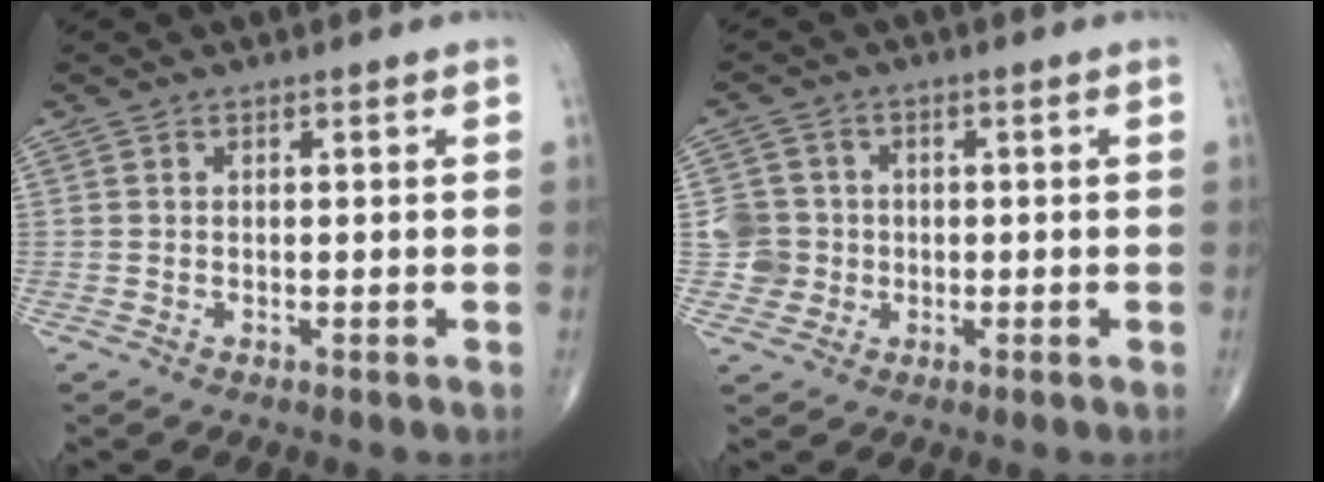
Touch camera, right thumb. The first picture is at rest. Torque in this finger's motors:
{"motor_torque": [0.11, -0.09, 0.21, 0.03, 0.04]}